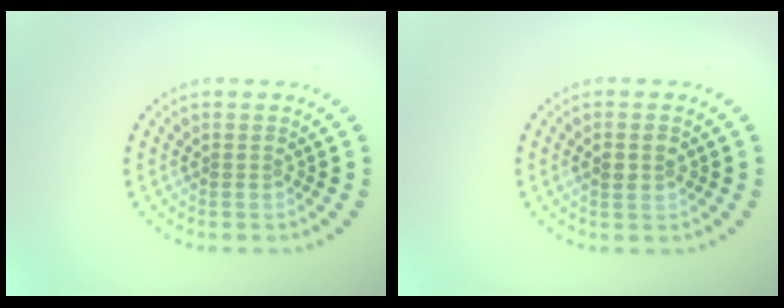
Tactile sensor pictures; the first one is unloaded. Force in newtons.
{"total": 1.6, "press": 1.5, "slide": 0.5}